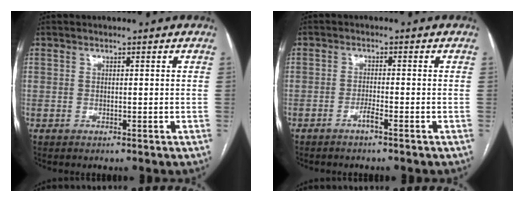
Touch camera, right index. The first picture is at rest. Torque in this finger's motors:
{"motor_torque": [0.11, -0.08, 0.03, 0.00]}